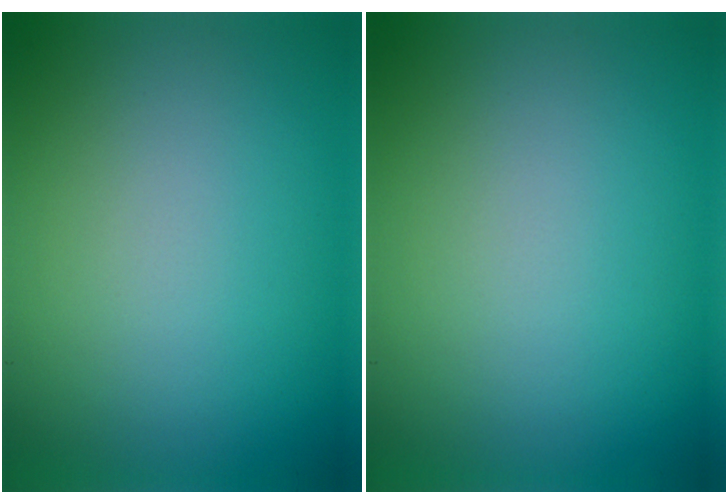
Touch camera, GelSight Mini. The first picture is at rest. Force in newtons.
{"total": 0.0}